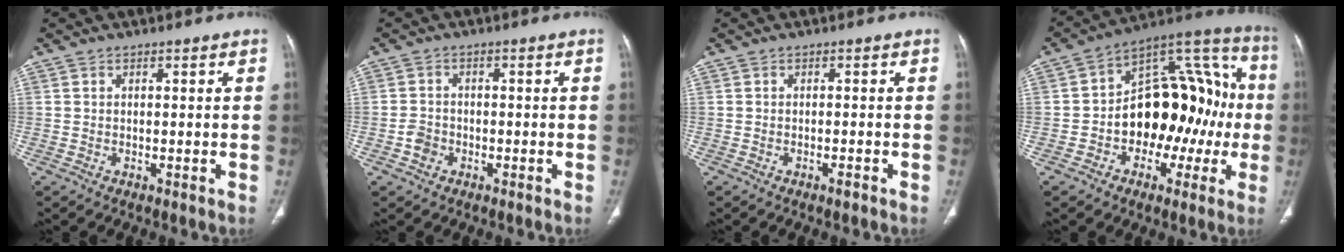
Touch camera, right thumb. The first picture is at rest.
{"total": 2.7, "force": [-1.2, 2.2, 1.0], "torque": [-0.008, 0.014, -0.025]}
{"total": 1.2, "force": [-0.8, 0.2, 0.8], "torque": [-0.019, 0.004, -0.013]}
{"total": 21.7, "force": [-2.5, 14.0, 16.4], "torque": [-0.190, 0.066, -0.036]}